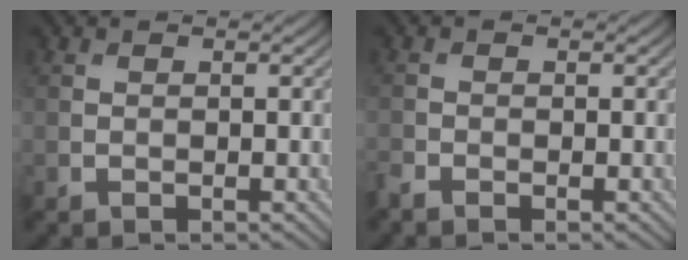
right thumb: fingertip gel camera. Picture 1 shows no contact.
{"total": 1.2, "force": [-1.2, 0.2, 0.3], "torque": [-0.011, -0.006, -0.031]}